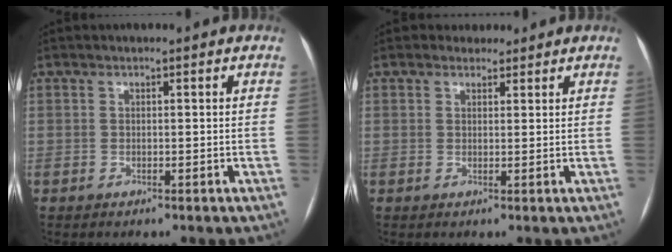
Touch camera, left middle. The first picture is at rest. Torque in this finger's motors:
{"motor_torque": [0.03, -0.15, 0.09, 0.00]}